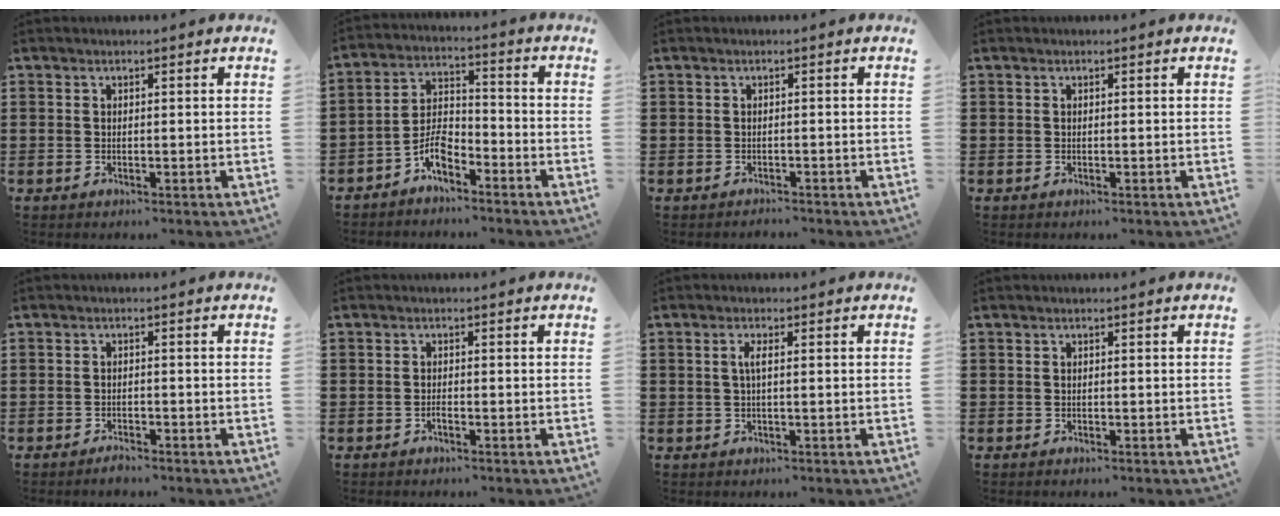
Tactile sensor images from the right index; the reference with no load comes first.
{"total": 5.4, "force": [-3.8, 2.0, 3.2], "torque": [-0.071, 0.006, -0.075]}
{"total": 1.0, "force": [-0.9, 0.2, -0.2], "torque": [0.000, 0.004, -0.022]}
{"total": 0.0}
{"total": 1.4, "force": [-1.3, 0.0, 0.3], "torque": [-0.010, -0.003, -0.025]}
{"total": 0.9, "force": [-0.6, 0.0, 0.6], "torque": [-0.014, -0.008, -0.009]}
{"total": 1.8, "force": [0.0, 0.2, 1.8], "torque": [-0.036, -0.001, -0.001]}
{"total": 0.0}